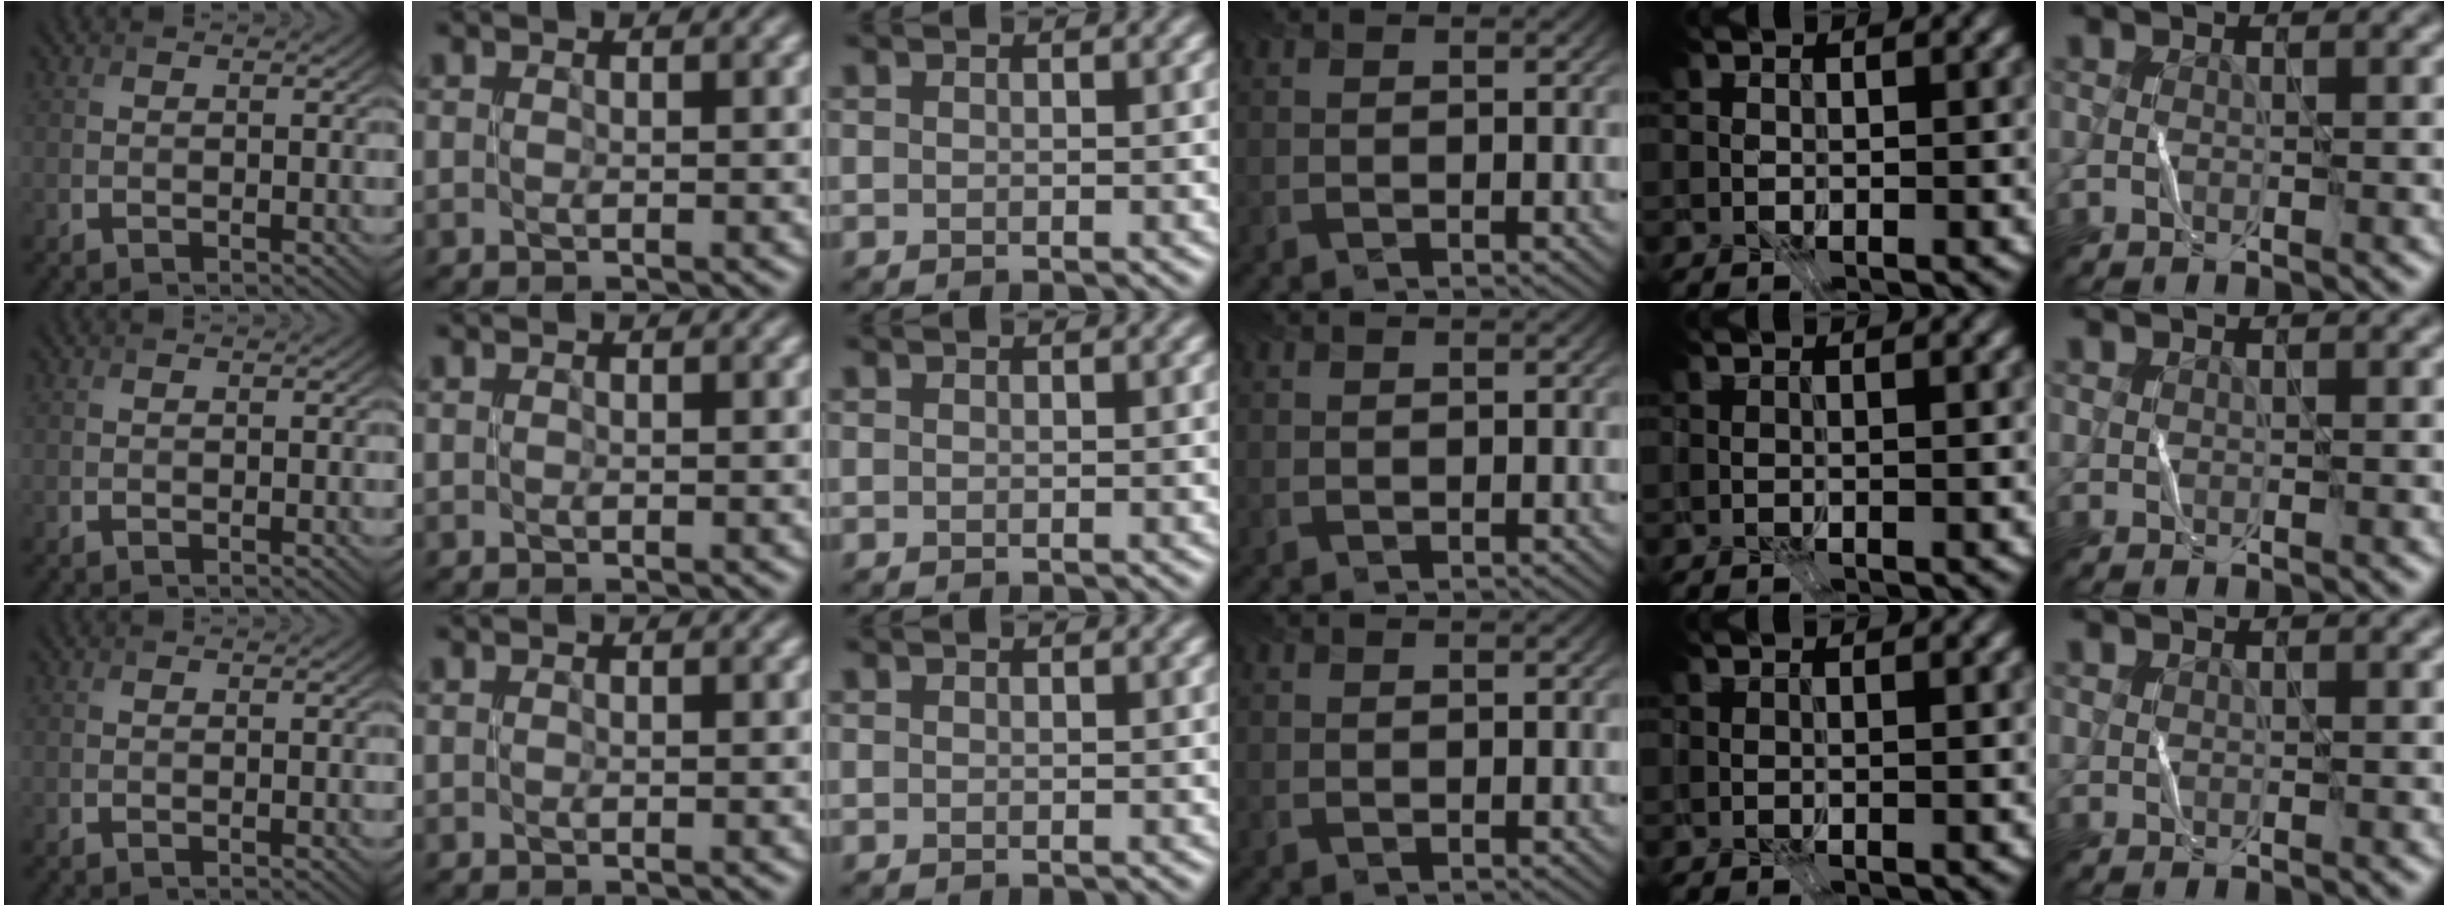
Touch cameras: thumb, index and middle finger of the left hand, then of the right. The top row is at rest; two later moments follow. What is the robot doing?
{"motion": "fold", "object": "receipt paper"}